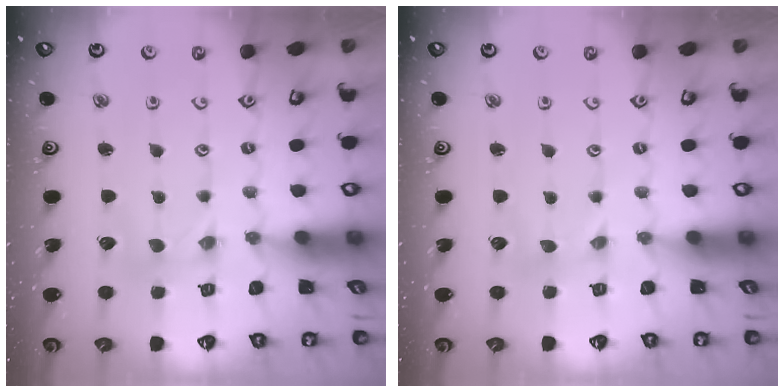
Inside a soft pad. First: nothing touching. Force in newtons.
{"total": 0.0}